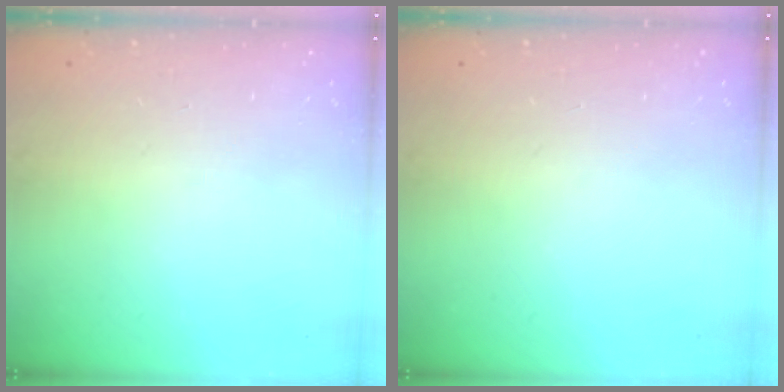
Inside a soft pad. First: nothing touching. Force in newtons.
{"total": 0.0}